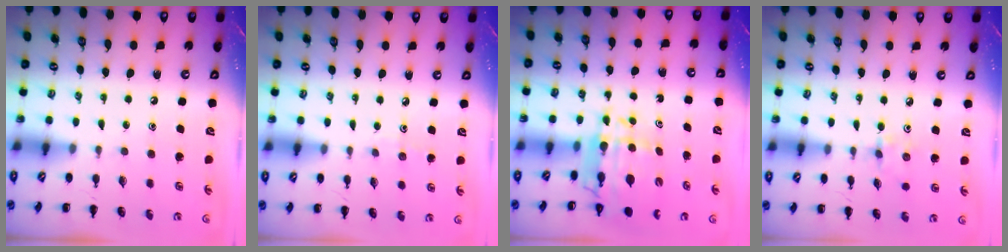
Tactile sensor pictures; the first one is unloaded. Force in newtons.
{"total": 2.9, "press": 2.7, "slide": 1.2}
{"total": 9.3, "press": 8.8, "slide": 3.0}
{"total": 2.4, "press": 2.3, "slide": 0.8}